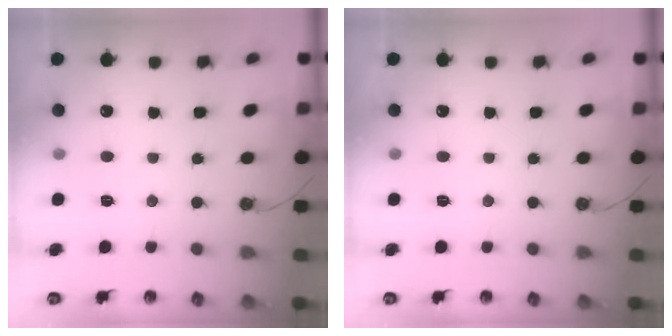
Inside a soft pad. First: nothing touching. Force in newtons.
{"total": 0.0}